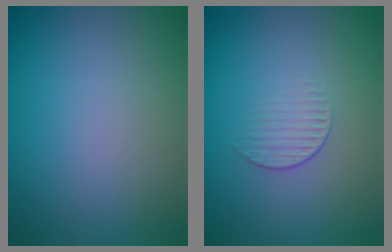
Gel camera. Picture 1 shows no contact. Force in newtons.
{"total": 1.2, "press": 0.4, "slide": 1.2}